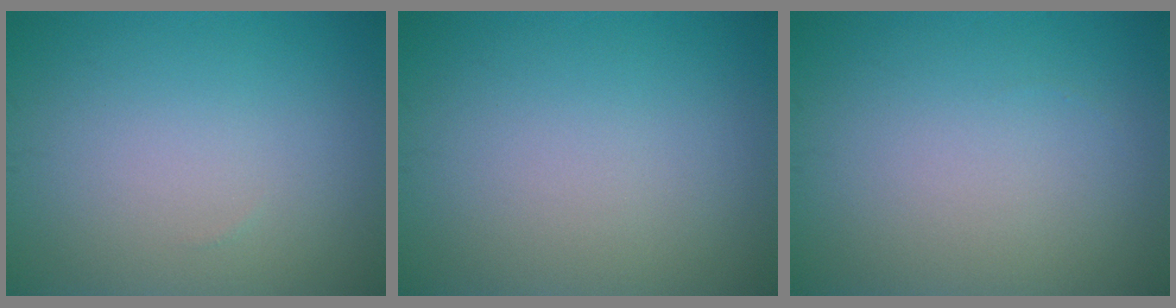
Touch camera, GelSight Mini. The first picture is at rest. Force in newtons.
{"total": 0.0}
{"total": 0.0}